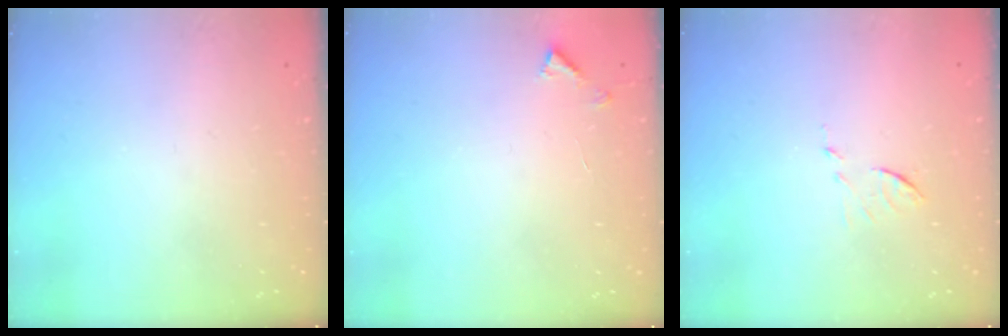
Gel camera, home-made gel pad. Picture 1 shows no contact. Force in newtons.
{"total": 4.3, "press": 4.2, "slide": 0.3}
{"total": 6.2, "press": 6.2, "slide": 0.2}